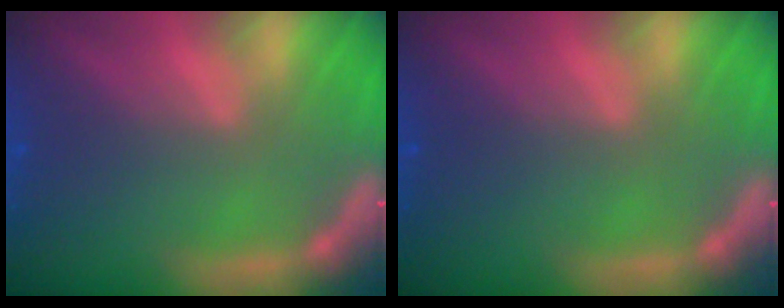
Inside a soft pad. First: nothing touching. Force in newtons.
{"total": 0.0}